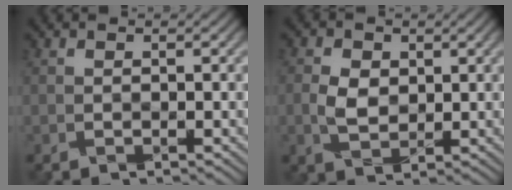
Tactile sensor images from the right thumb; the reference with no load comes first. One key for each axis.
{"total": 3.0, "fx": 0.4, "fy": 2.2, "fz": 1.9, "tx": -0.048, "ty": -0.003, "tz": 0.009}